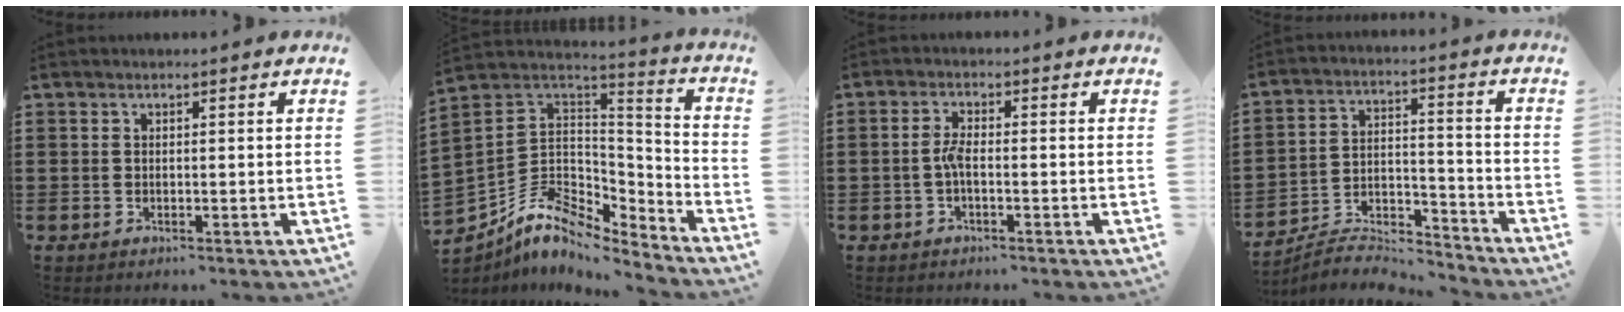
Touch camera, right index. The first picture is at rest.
{"total": 8.5, "force": [-5.8, 5.0, 3.8], "torque": [-0.091, 0.002, -0.109]}
{"total": 2.7, "force": [-0.7, 0.7, 2.5], "torque": [-0.055, 0.000, -0.016]}
{"total": 6.2, "force": [-6.1, 0.8, 0.9], "torque": [-0.019, 0.006, -0.121]}